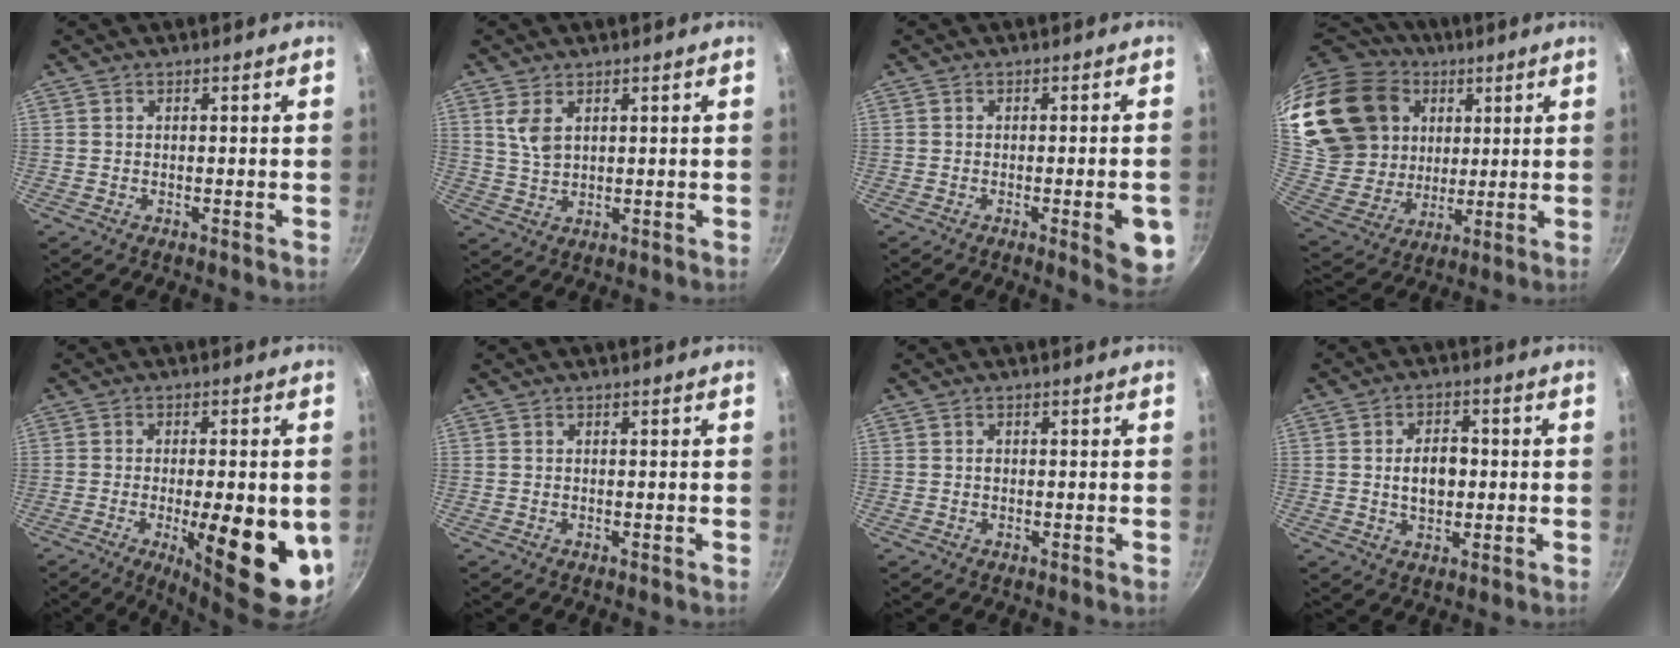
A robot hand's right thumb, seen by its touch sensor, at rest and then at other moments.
{"total": 4.6, "force": [2.0, 2.6, 3.3], "torque": [-0.059, -0.012, 0.043]}
{"total": 7.5, "force": [-2.3, 1.9, 6.9], "torque": [-0.064, 0.005, -0.027]}
{"total": 24.8, "force": [12.5, 17.9, 11.6], "torque": [-0.229, -0.024, 0.252]}
{"total": 16.9, "force": [-3.9, 5.2, 15.6], "torque": [-0.200, -0.001, -0.045]}
{"total": 0.0}
{"total": 0.5, "force": [0.1, 0.4, 0.4], "torque": [-0.006, -0.001, 0.003]}
{"total": 6.5, "force": [0.1, 4.2, 5.0], "torque": [-0.062, 0.005, 0.002]}